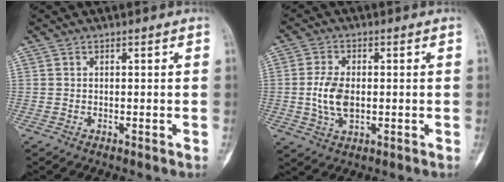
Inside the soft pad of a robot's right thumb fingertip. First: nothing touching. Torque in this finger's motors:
{"motor_torque": [1.54, 0.68, 0.49, -0.60, 0.20]}